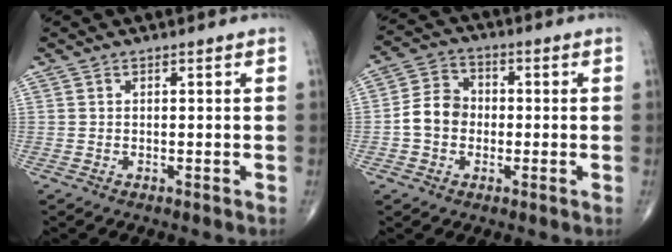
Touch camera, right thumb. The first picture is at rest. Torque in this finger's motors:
{"motor_torque": [0.56, 1.88, 0.52, -0.40, 0.05]}